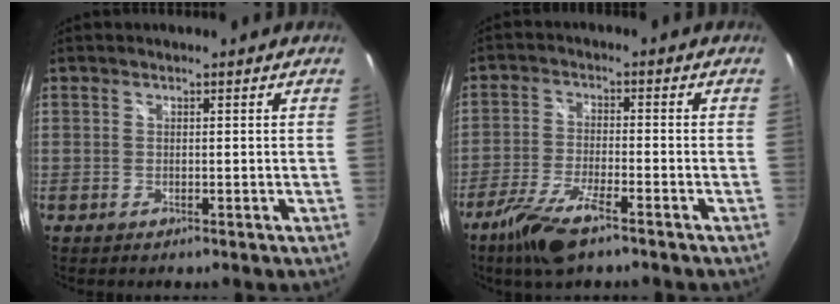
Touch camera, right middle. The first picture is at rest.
{"total": 9.1, "force": [-6.3, 1.9, 6.3], "torque": [-0.152, -0.019, -0.122]}